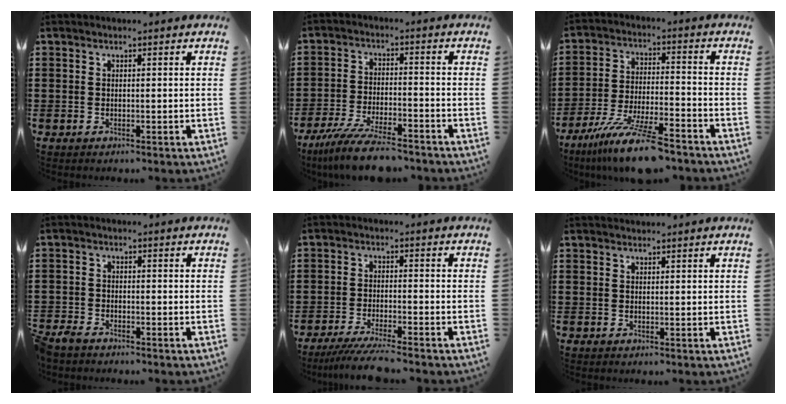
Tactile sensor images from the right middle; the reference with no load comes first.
{"total": 8.7, "force": [-7.4, 1.1, 4.5], "torque": [-0.094, 0.001, -0.140]}
{"total": 12.0, "force": [-9.6, 1.2, 7.1], "torque": [-0.135, 0.013, -0.181]}
{"total": 2.1, "force": [-2.0, 0.5, 0.3], "torque": [-0.025, -0.002, -0.048]}
{"total": 4.9, "force": [-4.3, -0.1, 2.3], "torque": [-0.051, -0.018, -0.082]}
{"total": 0.7, "force": [0.7, 0.2, -0.1], "torque": [0.008, -0.003, 0.012]}